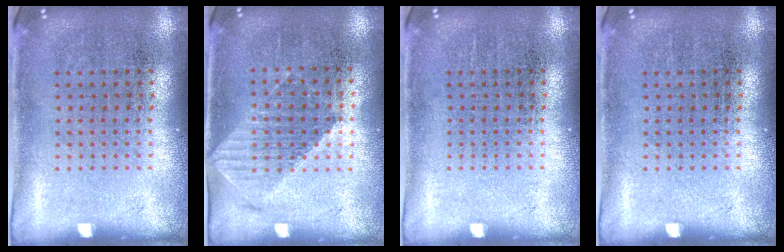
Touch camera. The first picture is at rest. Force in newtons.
{"total": 1.1, "press": 1.0, "slide": 0.4}
{"total": 0.0}
{"total": 0.0}